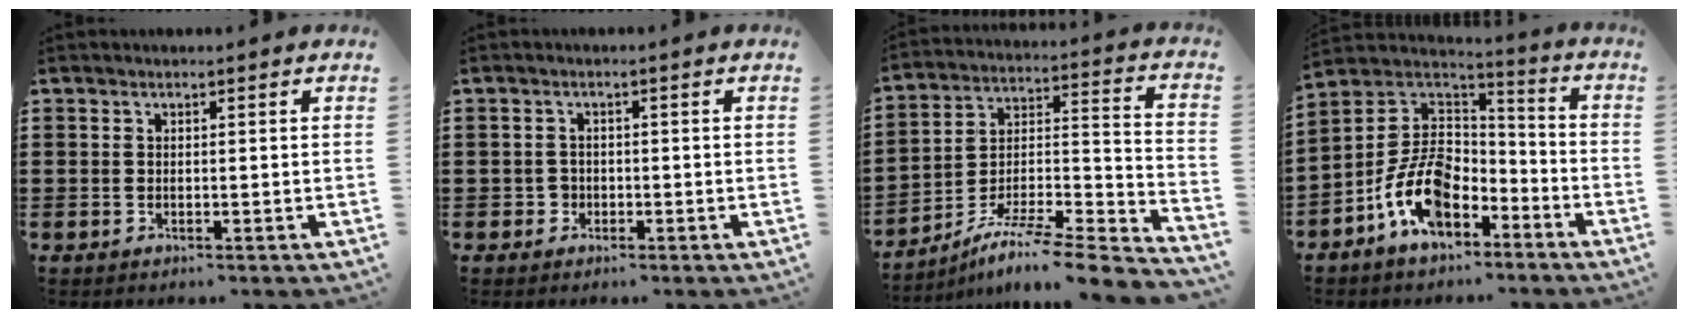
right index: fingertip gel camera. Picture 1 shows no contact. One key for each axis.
{"total": 1.6, "fx": -0.7, "fy": 1.4, "fz": 0.2, "tx": -0.009, "ty": 0.002, "tz": -0.017}
{"total": 7.4, "fx": -6.1, "fy": 0.9, "fz": 4.1, "tx": -0.069, "ty": -0.002, "tz": -0.123}
{"total": 11.6, "fx": -5.4, "fy": 7.1, "fz": 7.3, "tx": -0.177, "ty": 0.012, "tz": -0.109}